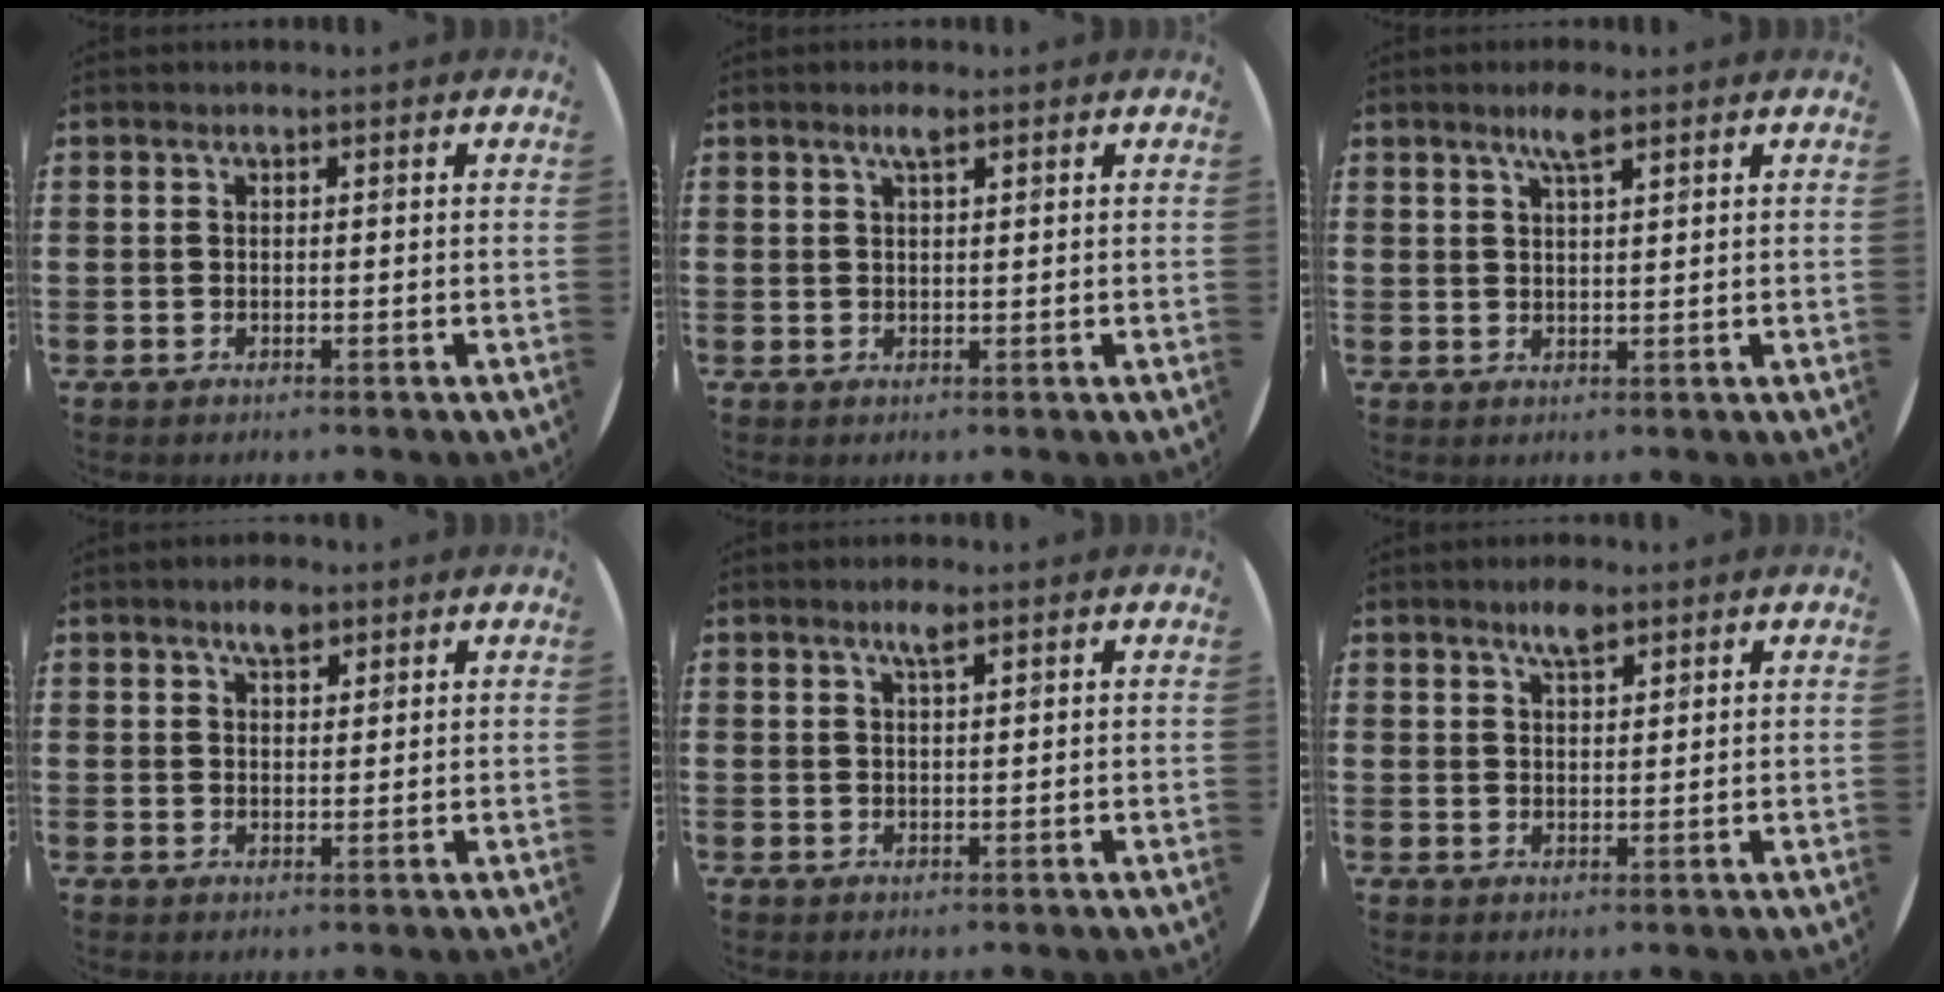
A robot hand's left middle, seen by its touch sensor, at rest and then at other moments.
{"total": 1.7, "force": [1.1, 0.3, 1.2], "torque": [-0.025, 0.003, 0.019]}
{"total": 3.0, "force": [2.2, 0.4, 2.1], "torque": [-0.043, 0.005, 0.038]}
{"total": 3.1, "force": [2.4, 1.2, 1.5], "torque": [-0.026, 0.002, 0.042]}
{"total": 2.1, "force": [1.5, 0.3, 1.5], "torque": [-0.031, 0.003, 0.025]}
{"total": 3.2, "force": [2.5, 1.0, 1.7], "torque": [-0.030, 0.001, 0.044]}